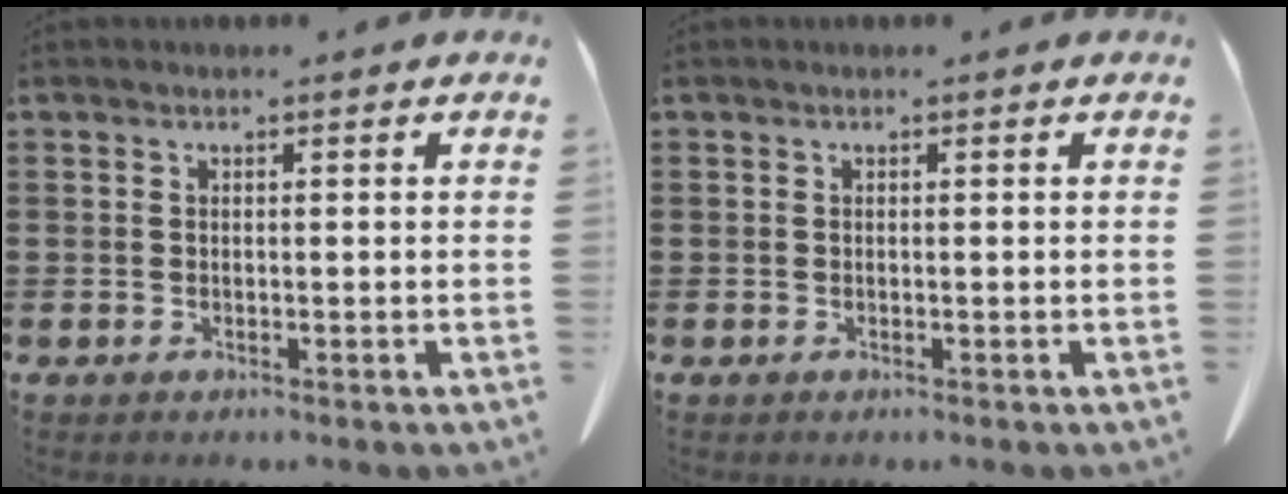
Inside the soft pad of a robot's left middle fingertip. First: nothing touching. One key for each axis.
{"total": 0.0}